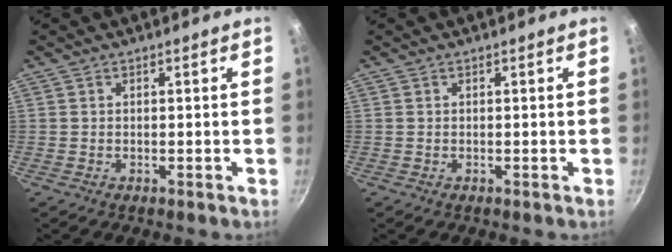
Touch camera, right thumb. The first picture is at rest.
{"total": 0.0}